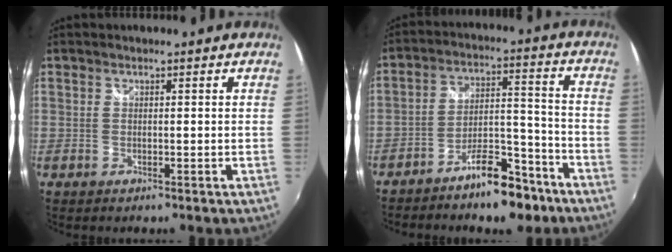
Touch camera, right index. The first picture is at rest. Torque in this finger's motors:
{"motor_torque": [0.74, -0.76, 0.25, 0.03]}